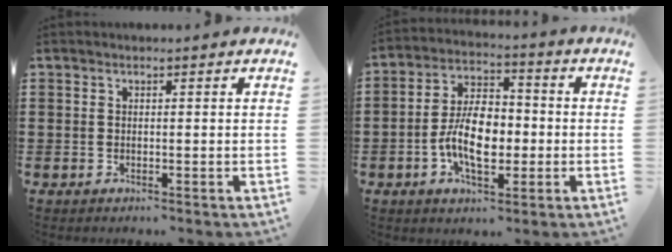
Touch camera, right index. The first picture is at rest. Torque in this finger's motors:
{"motor_torque": [2.14, 0.00, 1.05, 0.21]}